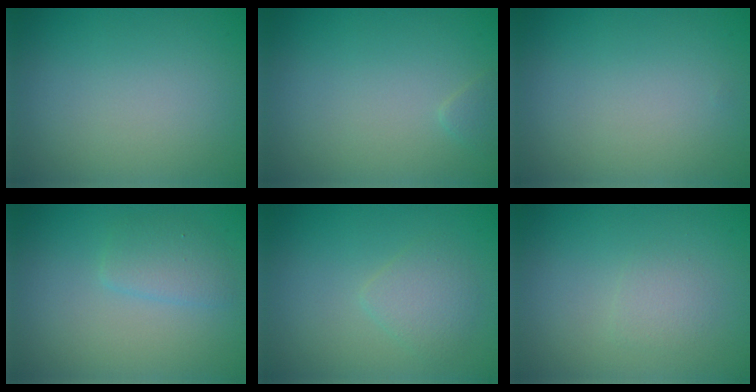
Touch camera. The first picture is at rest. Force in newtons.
{"total": 0.7, "press": 0.7, "slide": 0.0}
{"total": 0.0}
{"total": 1.9, "press": 1.9, "slide": 0.1}
{"total": 2.0, "press": 1.9, "slide": 0.1}
{"total": 1.2, "press": 1.2, "slide": 0.0}